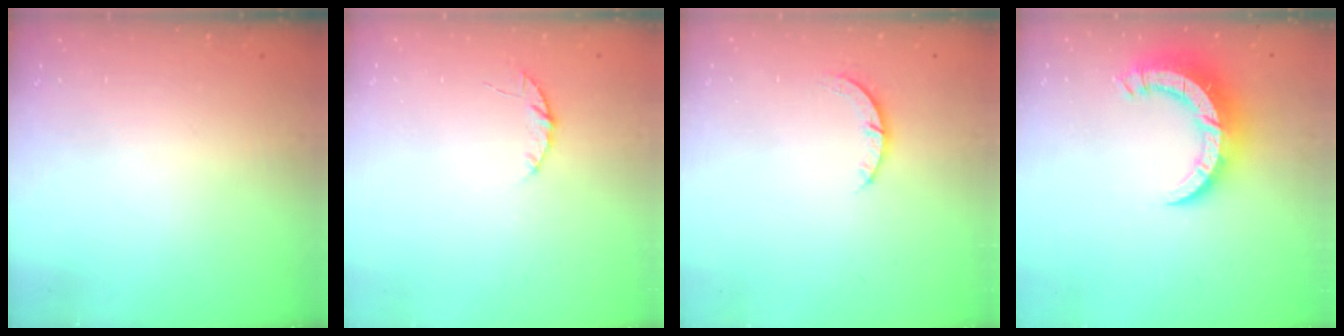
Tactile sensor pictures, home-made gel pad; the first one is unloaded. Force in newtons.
{"total": 3.8, "press": 3.8, "slide": 0.5}
{"total": 2.9, "press": 2.9, "slide": 0.4}
{"total": 10.0, "press": 9.9, "slide": 1.2}